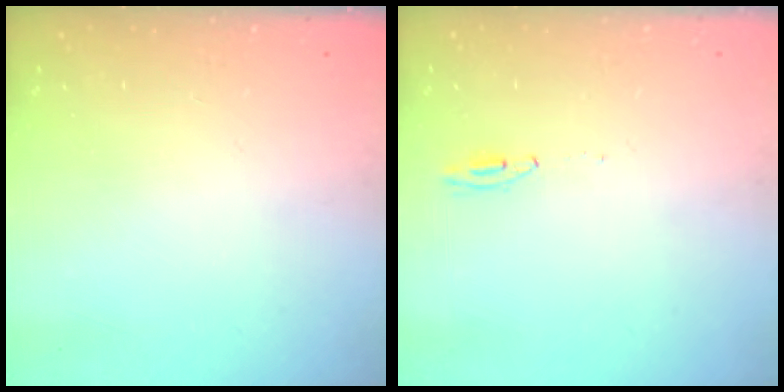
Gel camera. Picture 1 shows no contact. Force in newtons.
{"total": 17.2, "press": 4.3, "slide": 16.7}